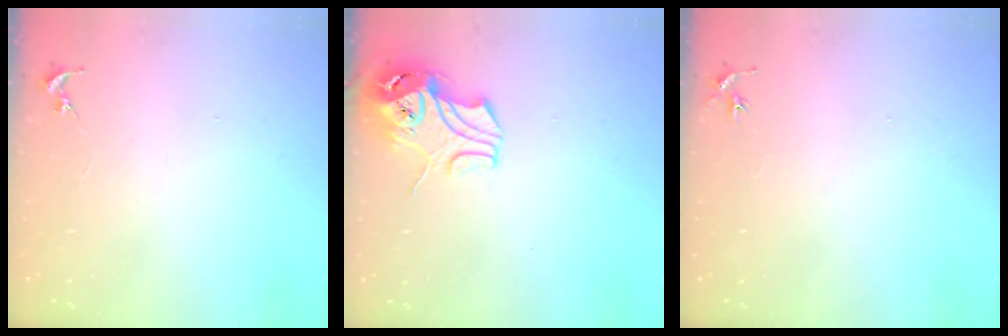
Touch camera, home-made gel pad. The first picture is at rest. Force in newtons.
{"total": 10.3, "press": 10.2, "slide": 1.6}
{"total": 2.9, "press": 2.9, "slide": 0.3}